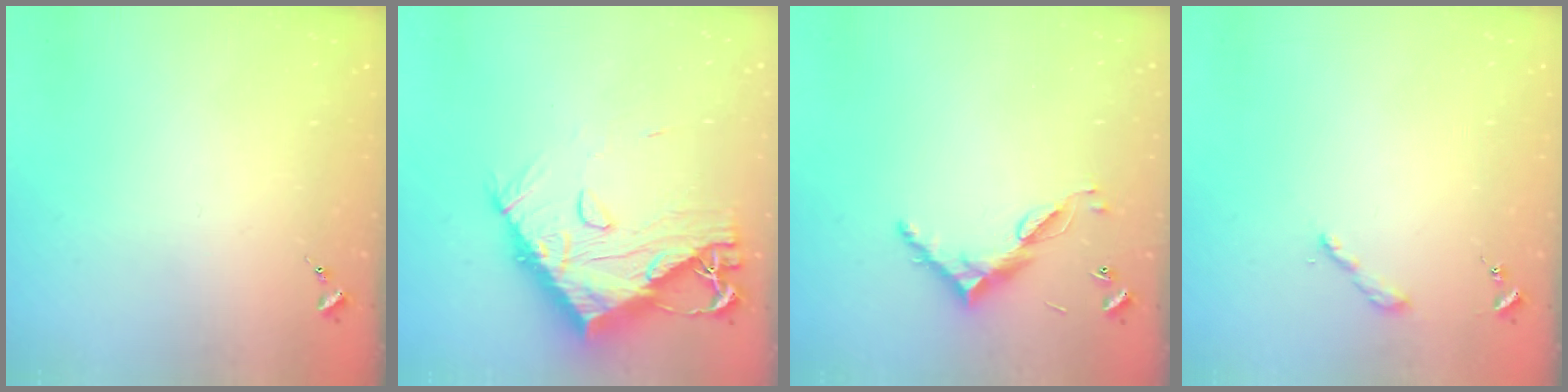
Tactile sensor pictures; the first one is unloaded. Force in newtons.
{"total": 18.4, "press": 18.3, "slide": 1.6}
{"total": 8.7, "press": 8.7, "slide": 0.5}
{"total": 2.2, "press": 2.2, "slide": 0.2}